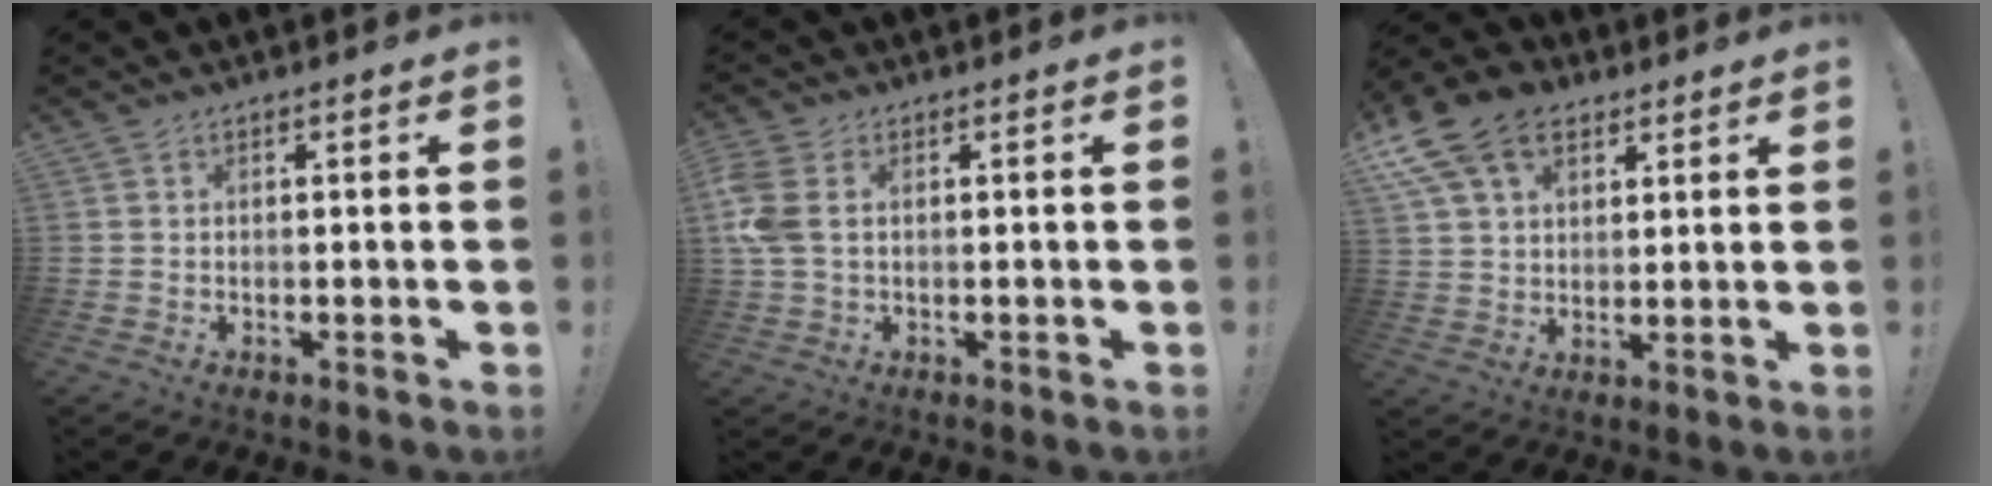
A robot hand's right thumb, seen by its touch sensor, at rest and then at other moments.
{"total": 6.4, "force": [1.2, 4.3, 4.7], "torque": [-0.116, 0.001, 0.024]}
{"total": 14.9, "force": [7.7, 10.0, 7.9], "torque": [-0.142, -0.031, 0.147]}